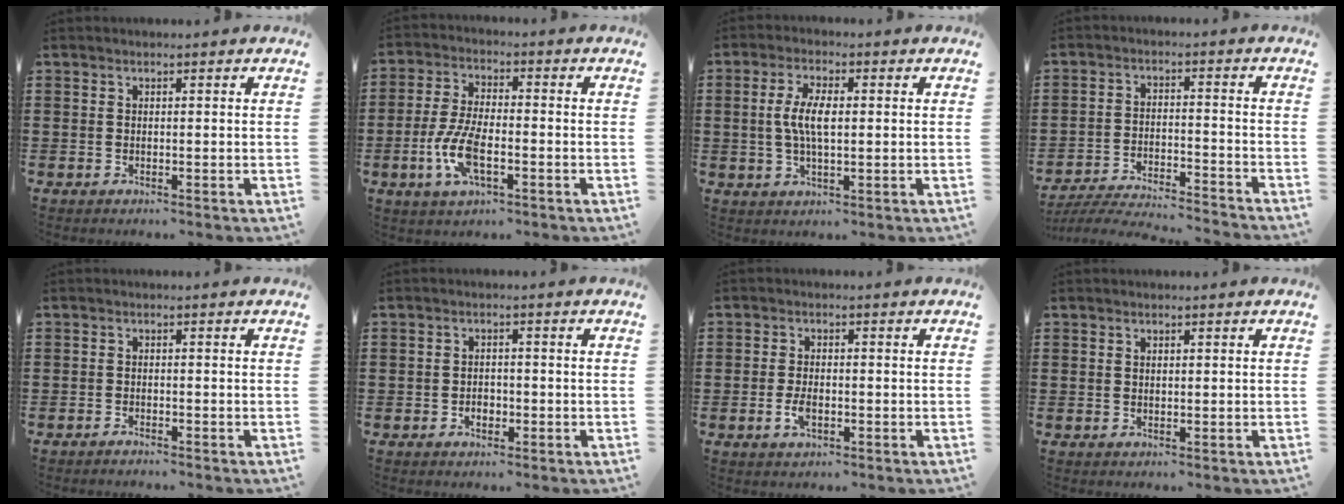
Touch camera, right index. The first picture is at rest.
{"total": 8.0, "force": [-2.5, 3.2, 6.9], "torque": [-0.163, -0.011, -0.051]}
{"total": 5.9, "force": [0.2, 2.2, 5.5], "torque": [-0.117, 0.002, -0.003]}
{"total": 5.3, "force": [-5.1, -0.1, 1.2], "torque": [-0.034, -0.009, -0.106]}
{"total": 0.9, "force": [-0.9, 0.0, 0.1], "torque": [-0.005, -0.001, -0.019]}
{"total": 1.9, "force": [-0.8, 1.3, 1.1], "torque": [-0.022, 0.002, -0.017]}
{"total": 3.0, "force": [-0.9, 1.5, 2.5], "torque": [-0.060, -0.003, -0.020]}
{"total": 0.5, "force": [0.3, 0.4, 0.3], "torque": [-0.007, 0.000, 0.006]}